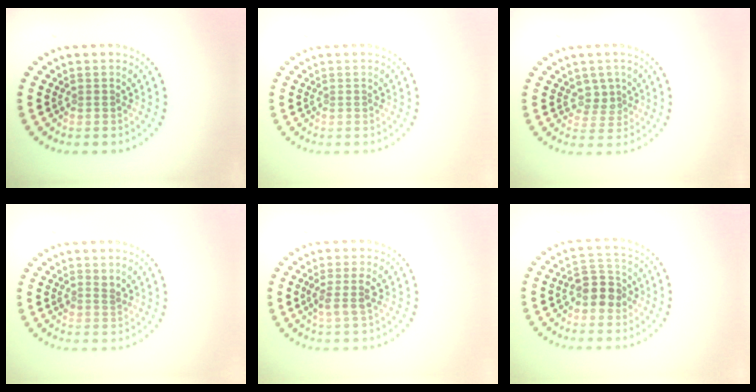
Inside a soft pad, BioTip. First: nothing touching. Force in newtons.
{"total": 0.0}
{"total": 1.9, "press": 1.5, "slide": 1.2}
{"total": 1.0, "press": 0.8, "slide": 0.6}
{"total": 1.9, "press": 1.5, "slide": 1.1}
{"total": 3.4, "press": 3.3, "slide": 0.9}